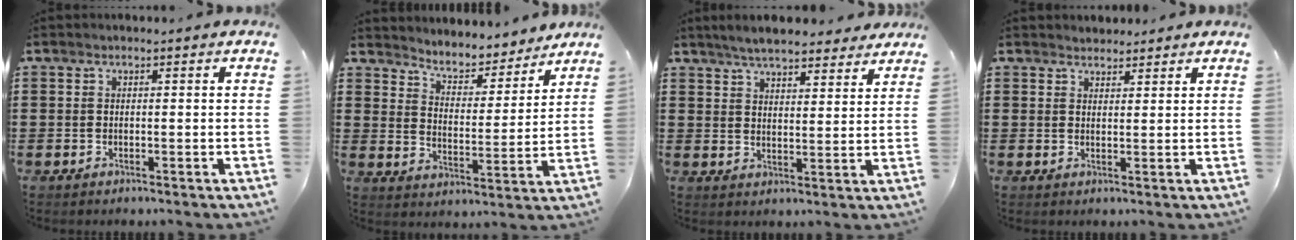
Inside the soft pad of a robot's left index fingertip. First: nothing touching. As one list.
[{"total": 5.1, "force": [5.0, 0.6, 0.9], "torque": [-0.044, -0.037, 0.083]}, {"total": 5.3, "force": [5.0, 1.0, 1.4], "torque": [-0.045, -0.010, 0.092]}, {"total": 2.0, "force": [2.0, 0.3, -0.3], "torque": [0.000, 0.002, 0.039]}]